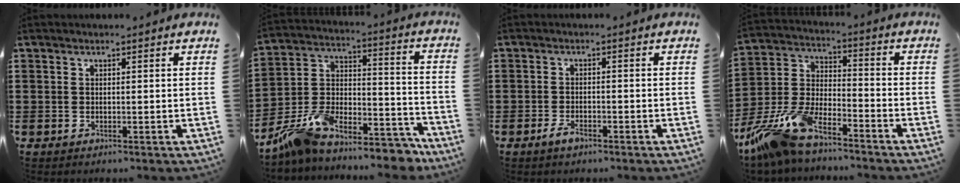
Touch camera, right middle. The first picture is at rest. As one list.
[{"total": 10.4, "force": [-9.0, 3.4, 4.0], "torque": [-0.073, 0.028, -0.175]}, {"total": 2.5, "force": [-1.7, 1.0, 1.5], "torque": [-0.035, -0.002, -0.034]}, {"total": 11.6, "force": [-9.9, 2.5, 5.4], "torque": [-0.120, 0.020, -0.199]}]